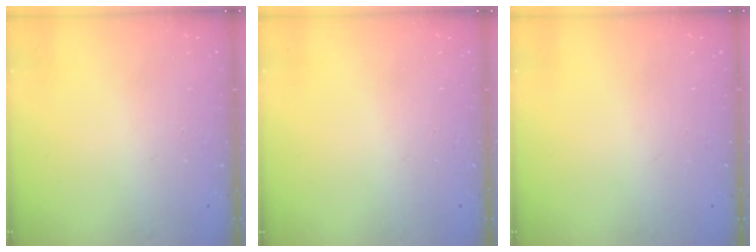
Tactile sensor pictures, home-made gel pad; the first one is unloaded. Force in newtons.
{"total": 0.0}
{"total": 0.0}